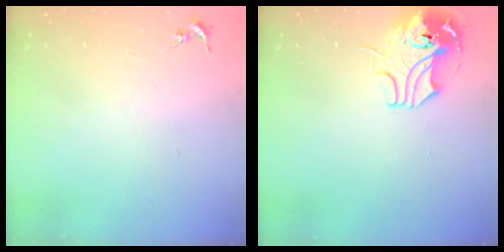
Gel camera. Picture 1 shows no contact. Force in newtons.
{"total": 12.2, "press": 12.1, "slide": 1.7}